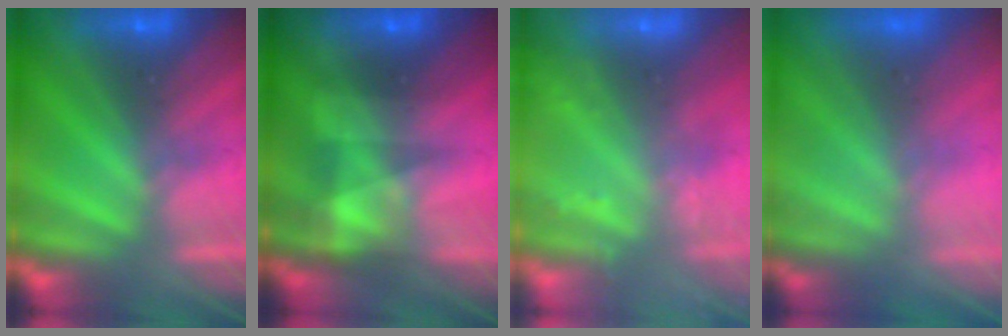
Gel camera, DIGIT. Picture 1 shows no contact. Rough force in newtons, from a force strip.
{"total": 4.9}
{"total": 2.4}
{"total": 6.8}